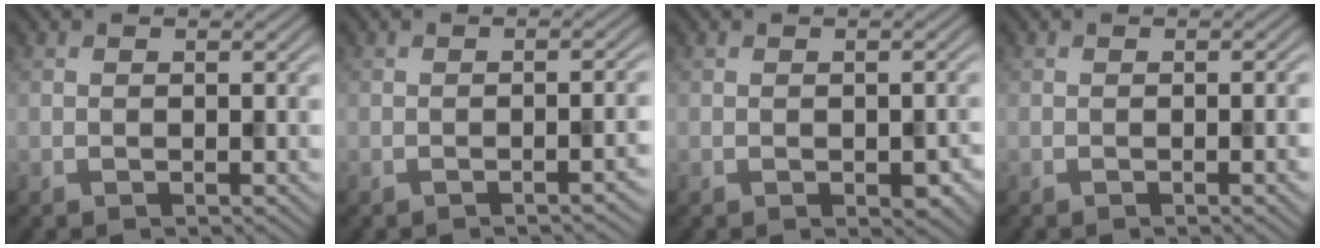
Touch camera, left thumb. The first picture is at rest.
{"total": 2.3, "force": [-1.0, 0.5, 2.0], "torque": [-0.019, 0.007, -0.021]}
{"total": 2.1, "force": [-0.6, 1.1, 1.6], "torque": [-0.022, -0.008, -0.003]}
{"total": 2.3, "force": [-0.4, 0.5, 2.2], "torque": [-0.026, 0.003, -0.008]}